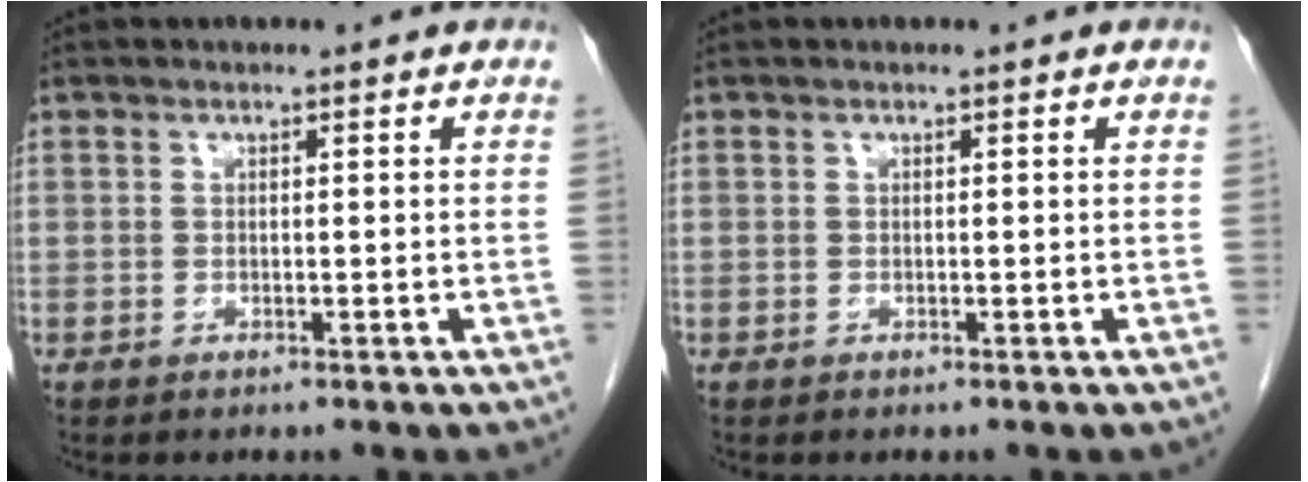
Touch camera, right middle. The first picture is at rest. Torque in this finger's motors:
{"motor_torque": [0.00, 0.00, 0.00, -0.02]}